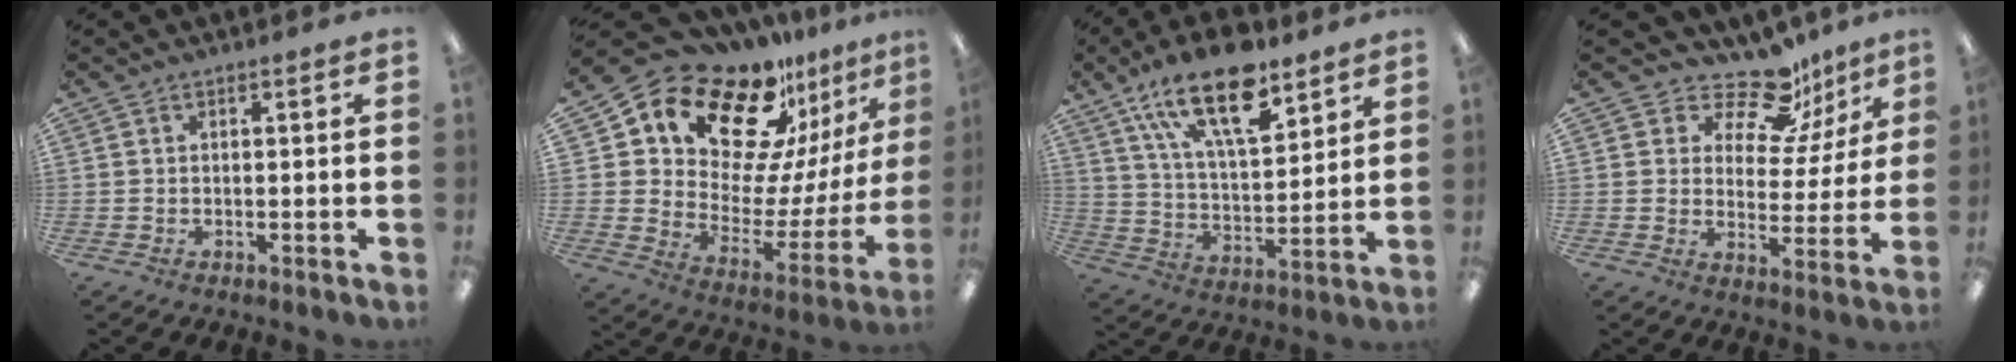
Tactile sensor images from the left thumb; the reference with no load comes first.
{"total": 20.2, "force": [15.6, 9.8, 8.3], "torque": [-0.146, -0.118, 0.280]}
{"total": 19.5, "force": [12.6, 8.0, 12.6], "torque": [-0.217, -0.055, 0.215]}
{"total": 13.7, "force": [11.0, 5.8, 5.7], "torque": [-0.094, -0.076, 0.197]}